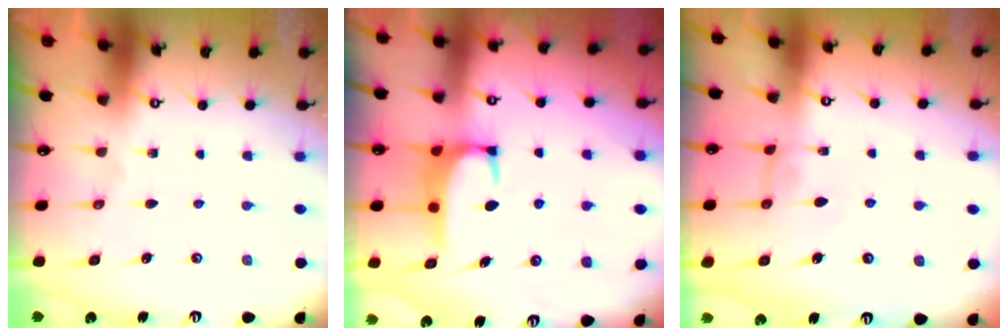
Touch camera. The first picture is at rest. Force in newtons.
{"total": 3.5, "press": 3.4, "slide": 0.7}
{"total": 0.0}